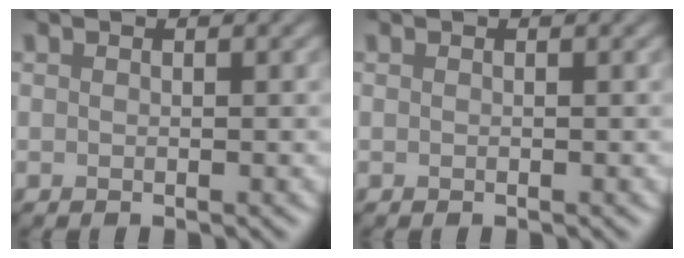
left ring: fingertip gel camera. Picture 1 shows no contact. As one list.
[{"total": 0.0}]